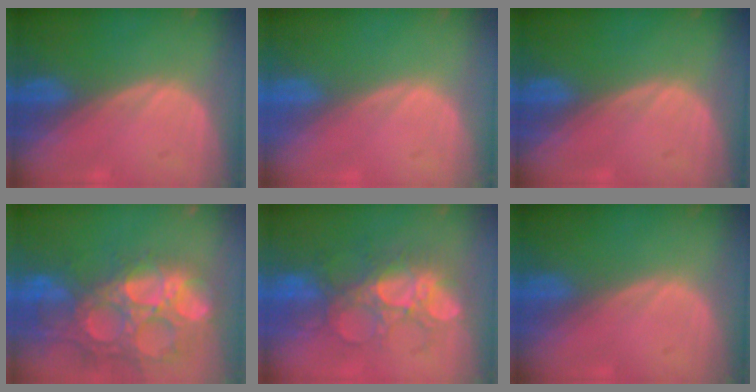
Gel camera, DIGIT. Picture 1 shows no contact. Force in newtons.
{"total": 0.0}
{"total": 0.0}
{"total": 15.1, "press": 12.5, "slide": 8.5}
{"total": 8.6, "press": 8.3, "slide": 2.1}
{"total": 0.0}